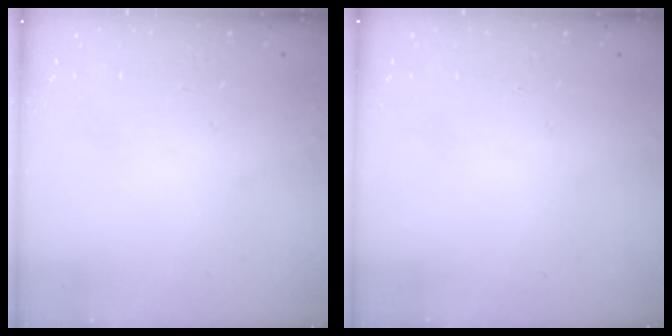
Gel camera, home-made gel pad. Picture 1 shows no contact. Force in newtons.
{"total": 0.0}